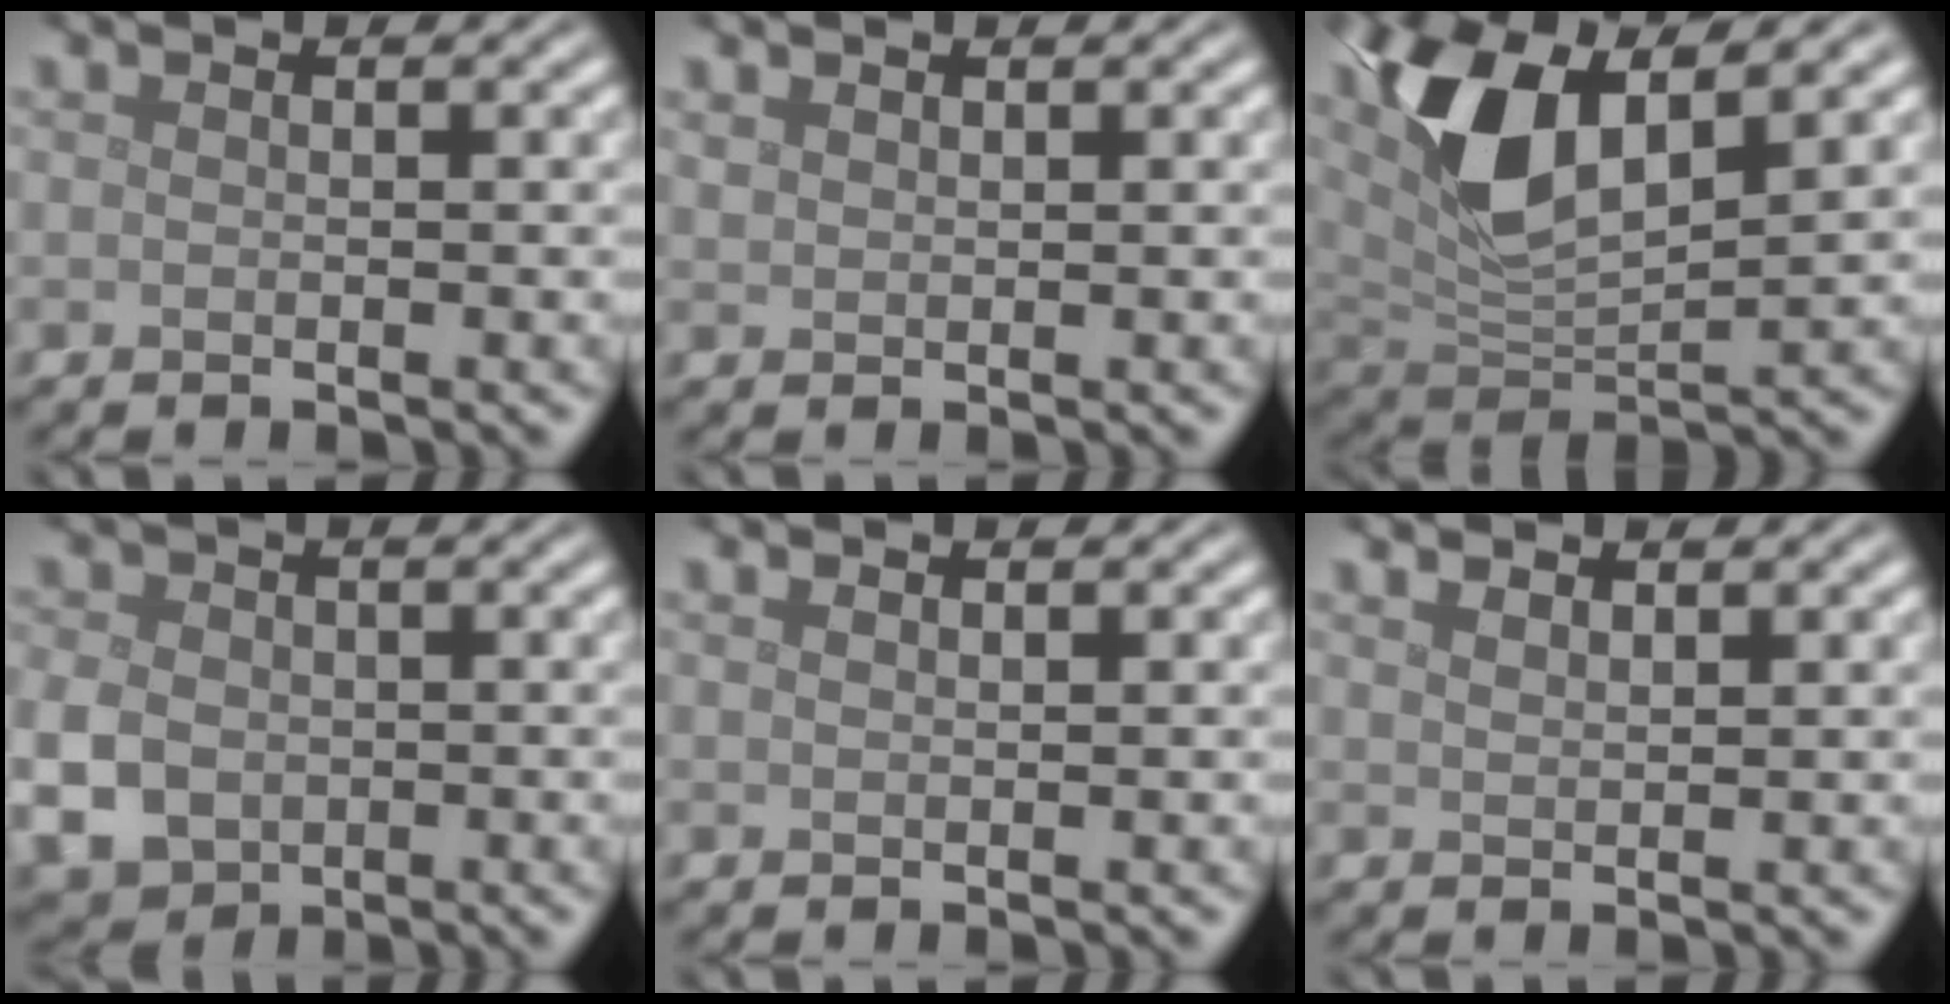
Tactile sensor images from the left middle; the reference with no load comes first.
{"total": 0.9, "force": [0.9, 0.3, 0.2], "torque": [-0.008, 0.000, 0.021]}
{"total": 8.5, "force": [3.8, 3.4, 6.8], "torque": [-0.143, 0.004, 0.069]}
{"total": 4.8, "force": [-0.9, 3.9, 2.7], "torque": [-0.073, -0.009, -0.023]}
{"total": 0.6, "force": [0.5, 0.1, 0.2], "torque": [-0.004, 0.001, 0.009]}
{"total": 1.9, "force": [1.7, 0.4, 0.7], "torque": [-0.003, 0.002, 0.017]}